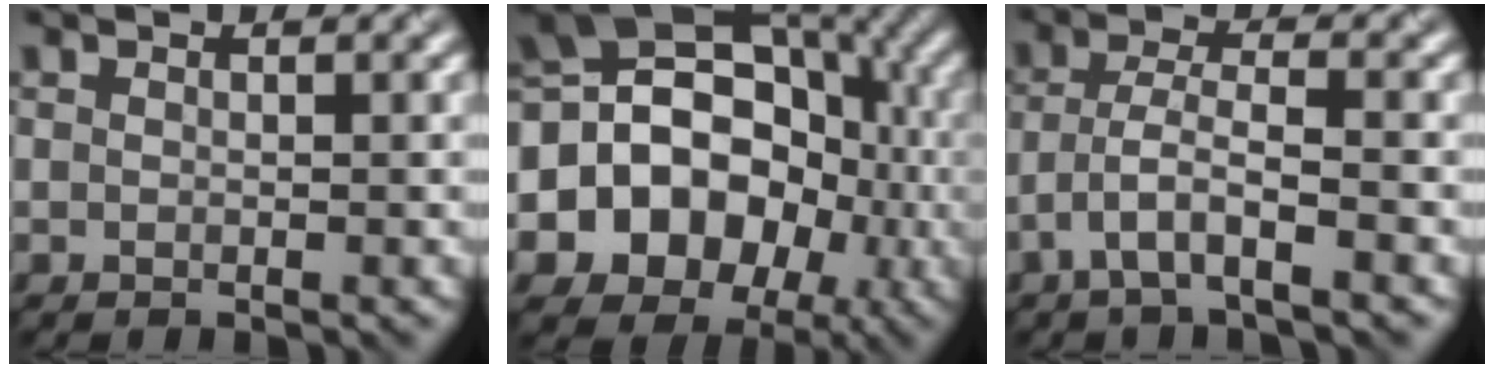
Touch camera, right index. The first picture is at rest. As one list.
[{"total": 15.0, "force": [-0.7, 12.5, 8.3], "torque": [-0.147, 0.025, -0.028]}, {"total": 3.4, "force": [-1.8, 0.5, 2.8], "torque": [-0.056, 0.010, -0.044]}]